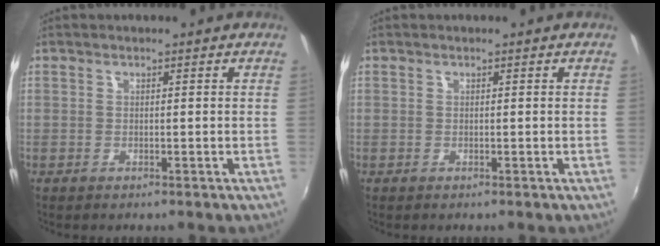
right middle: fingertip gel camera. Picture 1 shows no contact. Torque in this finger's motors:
{"motor_torque": [0.19, -0.12, 0.04, 0.00]}